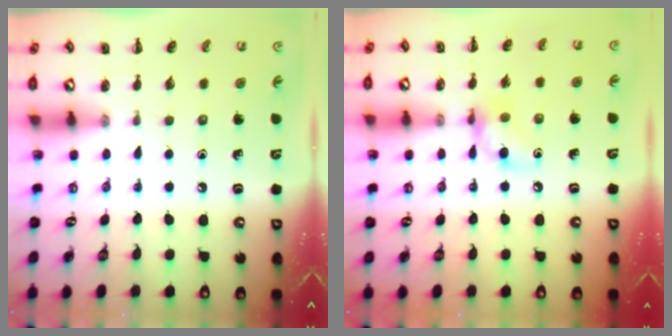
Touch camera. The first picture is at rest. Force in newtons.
{"total": 8.4, "press": 8.3, "slide": 0.9}